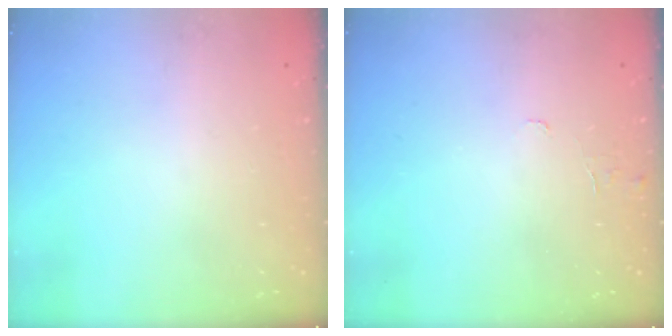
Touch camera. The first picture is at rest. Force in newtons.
{"total": 4.2, "press": 4.2, "slide": 0.3}